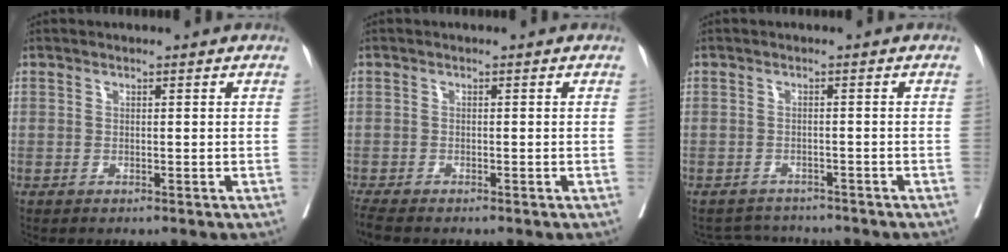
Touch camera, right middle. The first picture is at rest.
{"total": 2.6, "force": [-2.3, 0.3, 1.2], "torque": [-0.024, -0.008, -0.041]}
{"total": 3.8, "force": [-3.7, 0.6, -0.6], "torque": [0.005, 0.001, -0.058]}